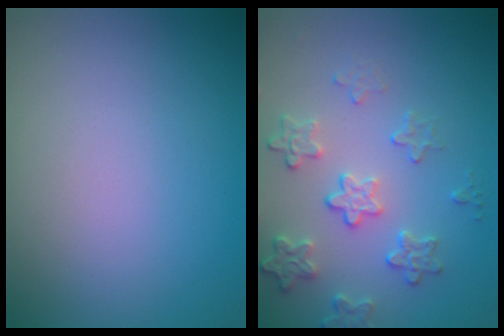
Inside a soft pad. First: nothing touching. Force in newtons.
{"total": 3.2, "press": 3.0, "slide": 0.9}